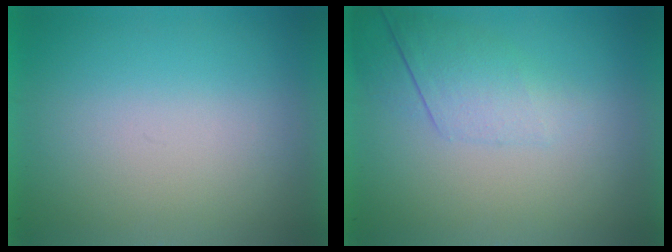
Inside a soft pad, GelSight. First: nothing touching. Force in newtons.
{"total": 2.2}